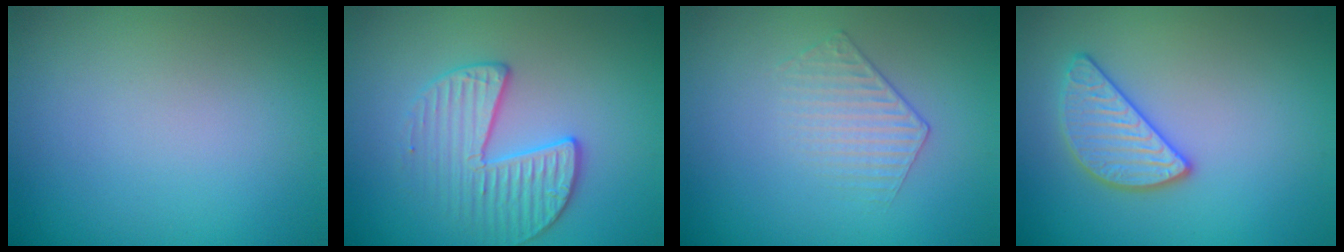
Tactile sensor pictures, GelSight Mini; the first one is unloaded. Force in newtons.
{"total": 3.4, "press": 3.2, "slide": 1.1}
{"total": 1.5, "press": 0.9, "slide": 1.2}
{"total": 2.7, "press": 2.7, "slide": 0.1}